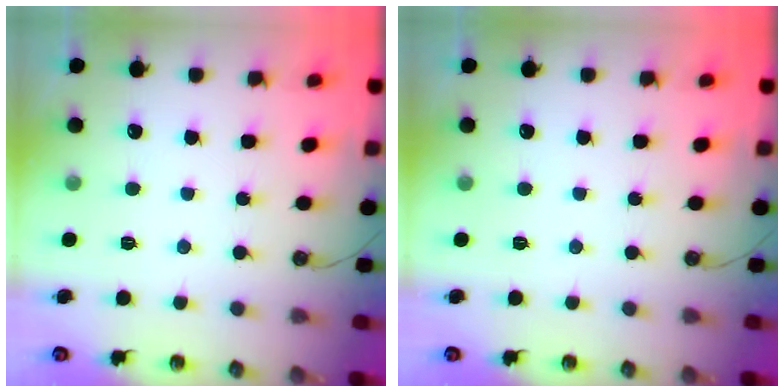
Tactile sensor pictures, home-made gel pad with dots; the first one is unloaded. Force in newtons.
{"total": 0.0}